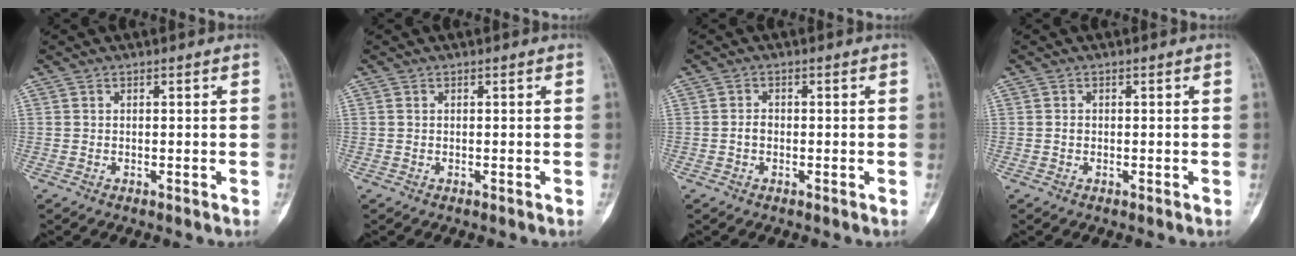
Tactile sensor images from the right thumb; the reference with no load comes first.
{"total": 0.0}
{"total": 1.5, "force": [-0.4, 1.1, 1.0], "torque": [-0.013, 0.005, -0.009]}
{"total": 0.6, "force": [-0.1, 0.5, 0.3], "torque": [-0.006, 0.002, -0.002]}